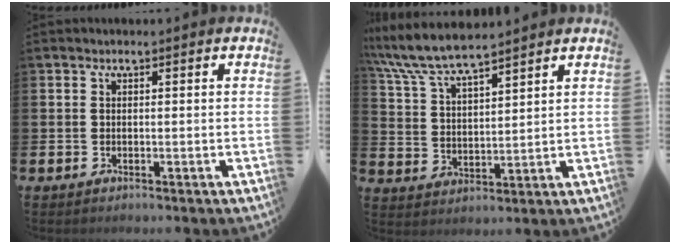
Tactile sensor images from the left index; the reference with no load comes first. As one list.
[{"total": 7.1, "force": [6.8, 0.8, 2.1], "torque": [-0.067, -0.036, 0.119]}]